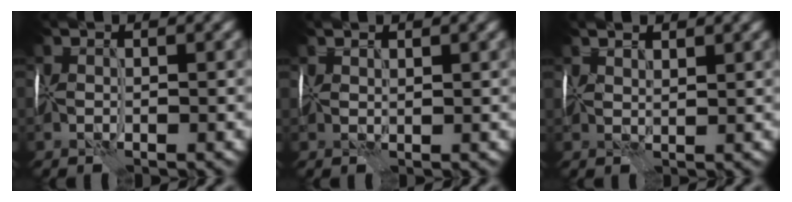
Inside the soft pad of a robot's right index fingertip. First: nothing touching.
{"total": 0.7, "force": [0.7, 0.0, -0.2], "torque": [0.001, 0.002, 0.016]}
{"total": 1.4, "force": [1.3, 0.3, 0.4], "torque": [-0.011, 0.004, 0.023]}